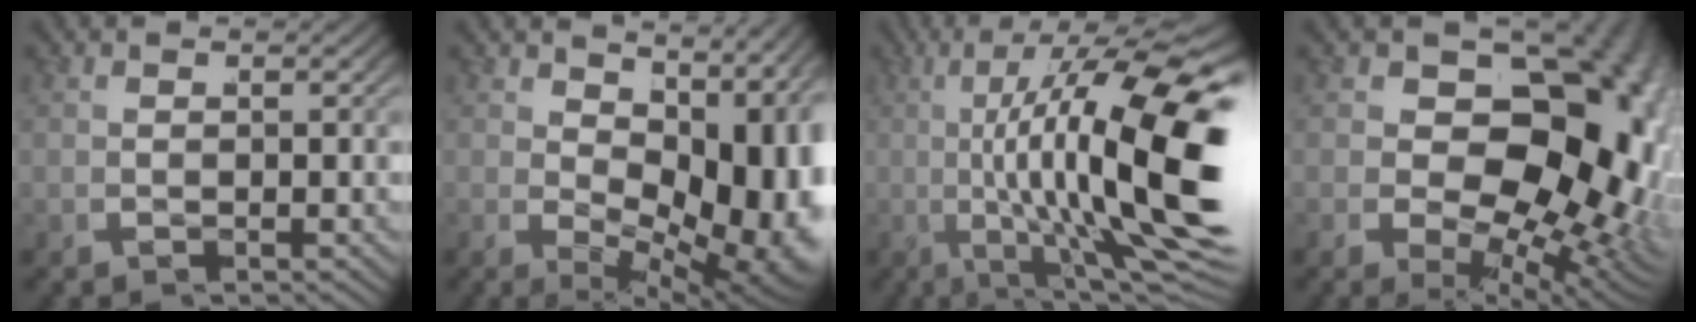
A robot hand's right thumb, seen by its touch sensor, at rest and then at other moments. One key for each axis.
{"total": 10.3, "fx": 0.3, "fy": 5.2, "fz": 8.9, "tx": -0.134, "ty": -0.038, "tz": 0.035}
{"total": 17.7, "fx": 1.7, "fy": 7.1, "fz": 16.2, "tx": -0.251, "ty": -0.008, "tz": 0.028}
{"total": 18.6, "fx": 0.3, "fy": 11.6, "fz": 14.6, "tx": -0.221, "ty": -0.055, "tz": 0.029}